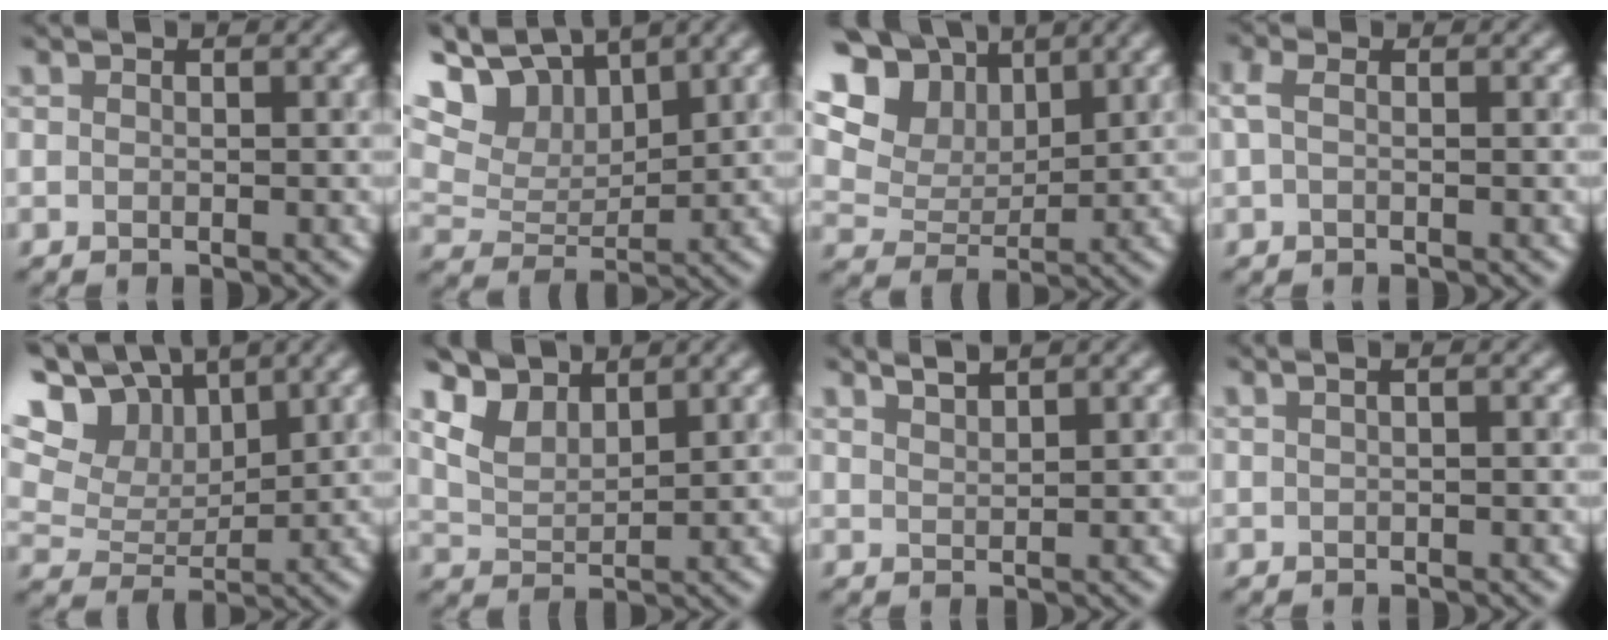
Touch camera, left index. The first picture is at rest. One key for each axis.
{"total": 9.2, "fx": 6.0, "fy": 4.4, "fz": 5.4, "tx": -0.127, "ty": 0.030, "tz": 0.097}
{"total": 13.1, "fx": 7.5, "fy": 8.6, "fz": 6.5, "tx": -0.135, "ty": 0.037, "tz": 0.134}
{"total": 1.1, "fx": 0.2, "fy": 0.4, "fz": 1.0, "tx": -0.027, "ty": 0.005, "tz": -0.003}
{"total": 10.9, "fx": 6.2, "fy": 6.4, "fz": 6.4, "tx": -0.137, "ty": 0.040, "tz": 0.094}
{"total": 4.0, "fx": 3.5, "fy": 1.4, "fz": 1.4, "tx": -0.043, "ty": 0.004, "tz": 0.069}
{"total": 1.7, "fx": 1.6, "fy": 0.0, "fz": 0.4, "tx": 0.000, "ty": 0.004, "tz": 0.027}
{"total": 0.8, "fx": 0.3, "fy": 0.1, "fz": 0.7, "tx": -0.009, "ty": 0.001, "tz": -0.002}